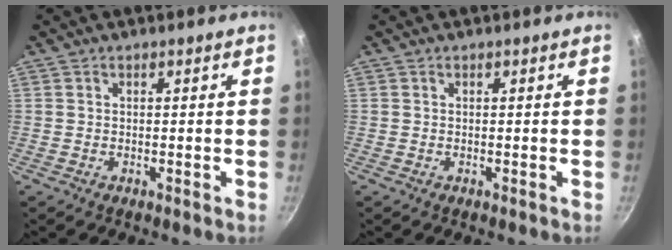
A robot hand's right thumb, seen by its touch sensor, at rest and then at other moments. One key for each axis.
{"total": 0.0}